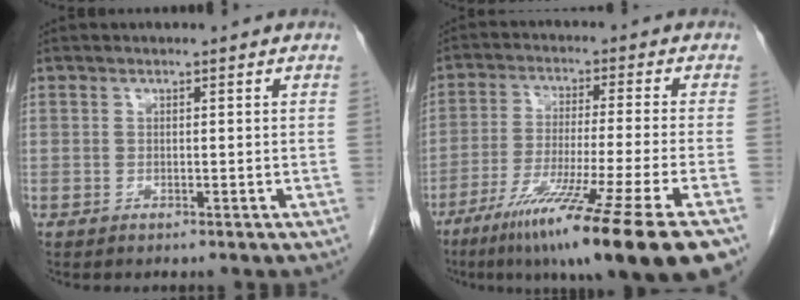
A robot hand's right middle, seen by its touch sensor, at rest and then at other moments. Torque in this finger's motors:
{"motor_torque": [1.47, -0.66, 1.05, 0.21]}